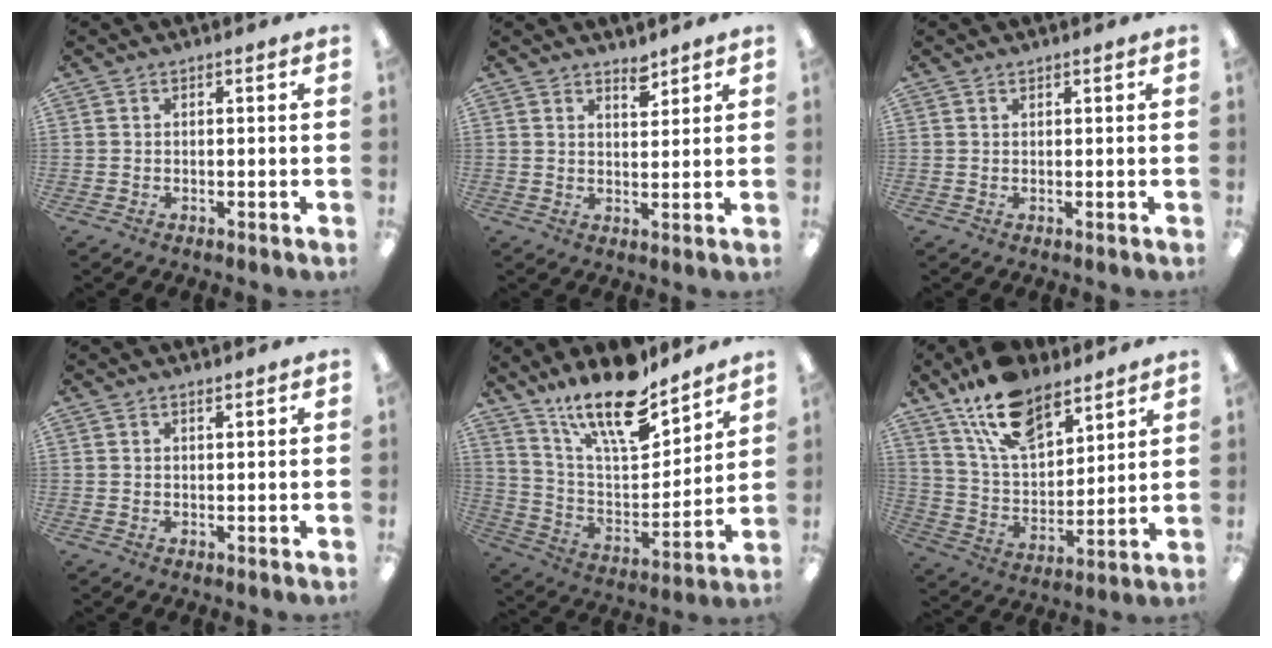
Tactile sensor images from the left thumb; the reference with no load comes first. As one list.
[{"total": 3.9, "force": [3.3, 1.5, 1.4], "torque": [-0.001, -0.026, 0.053]}, {"total": 0.6, "force": [0.5, 0.2, 0.3], "torque": [-0.005, 0.001, 0.009]}, {"total": 1.0, "force": [0.9, 0.2, 0.3], "torque": [-0.007, -0.001, 0.017]}, {"total": 18.8, "force": [14.7, 5.7, 10.2], "torque": [-0.188, -0.097, 0.254]}, {"total": 16.6, "force": [11.8, 8.1, 8.3], "torque": [-0.157, -0.056, 0.217]}]